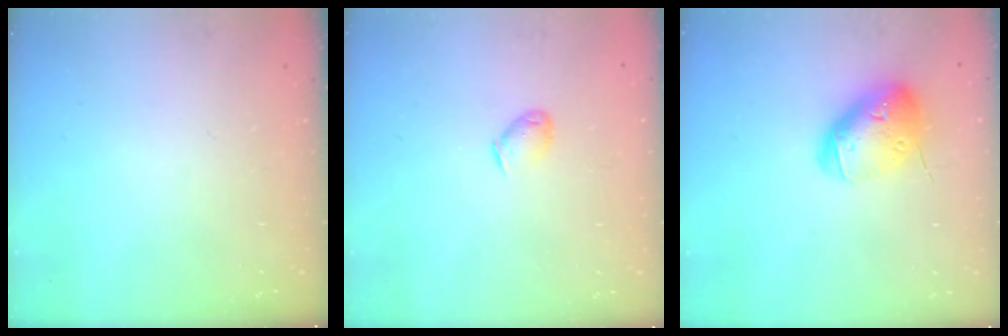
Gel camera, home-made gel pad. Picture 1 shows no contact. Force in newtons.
{"total": 3.8, "press": 3.7, "slide": 0.8}
{"total": 15.8, "press": 15.7, "slide": 2.4}